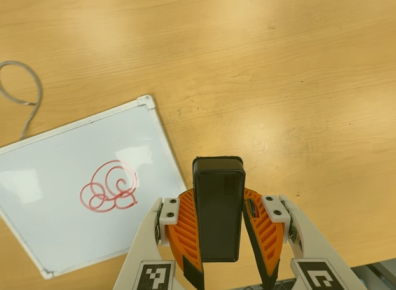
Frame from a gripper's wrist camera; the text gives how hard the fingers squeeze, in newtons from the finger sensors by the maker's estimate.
{"total": 8.2, "left": 6.9, "right": 9.5}